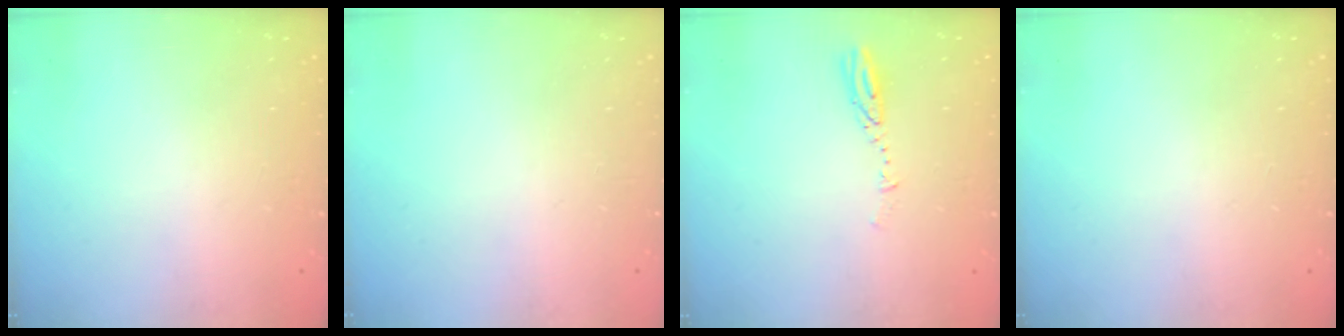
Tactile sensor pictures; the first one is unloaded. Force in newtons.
{"total": 0.0}
{"total": 3.6, "press": 3.5, "slide": 0.4}
{"total": 0.0}